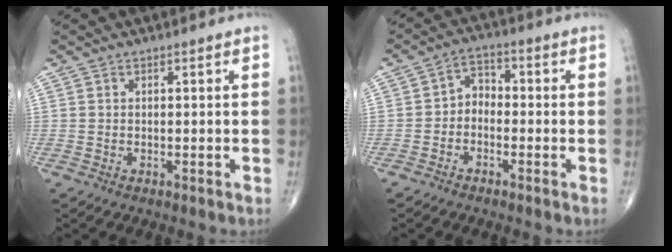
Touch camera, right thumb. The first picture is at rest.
{"total": 4.0, "force": [-1.4, 3.0, 2.4], "torque": [-0.020, 0.028, -0.040]}